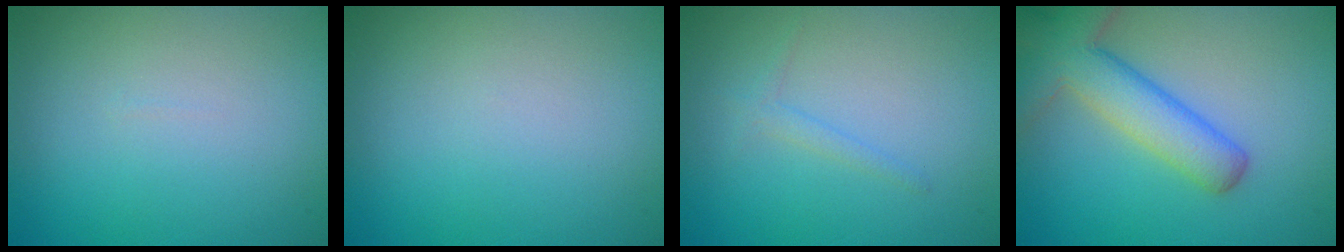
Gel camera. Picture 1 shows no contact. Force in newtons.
{"total": 0.0}
{"total": 1.0, "press": 1.0, "slide": 0.1}
{"total": 6.1, "press": 6.1, "slide": 0.4}